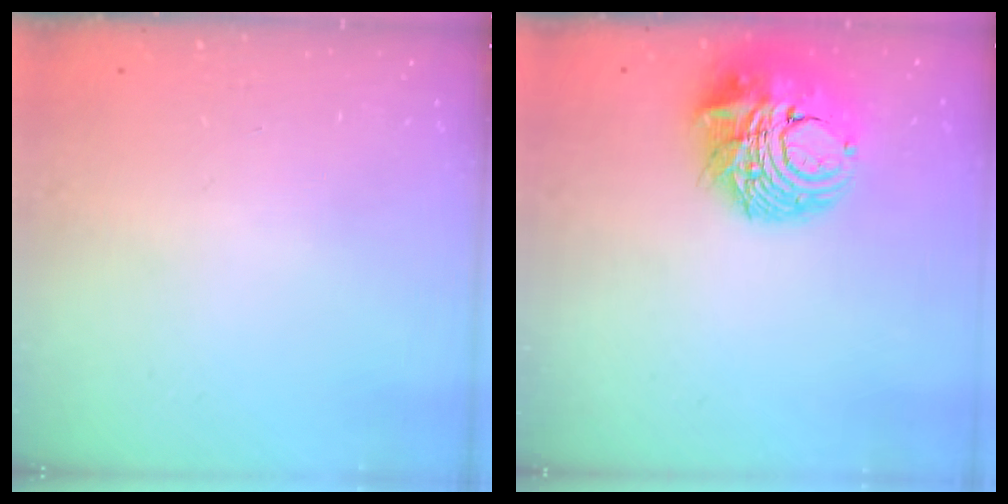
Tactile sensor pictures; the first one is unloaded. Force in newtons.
{"total": 14.2, "press": 14.1, "slide": 1.8}